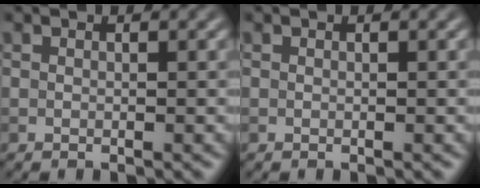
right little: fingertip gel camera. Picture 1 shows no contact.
{"total": 0.0}